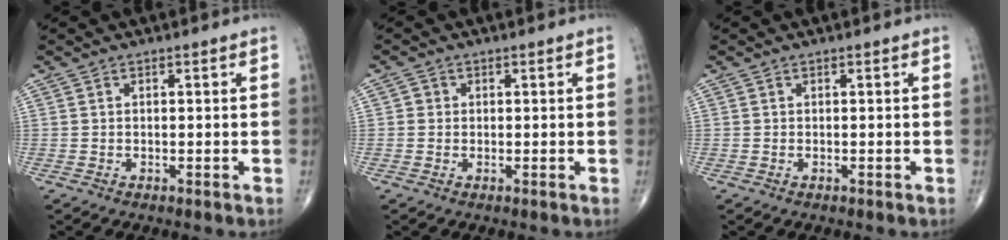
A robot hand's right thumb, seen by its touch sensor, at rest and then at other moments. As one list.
[{"total": 1.3, "force": [0.1, 1.3, 0.3], "torque": [0.002, 0.002, -0.001]}, {"total": 0.0}]